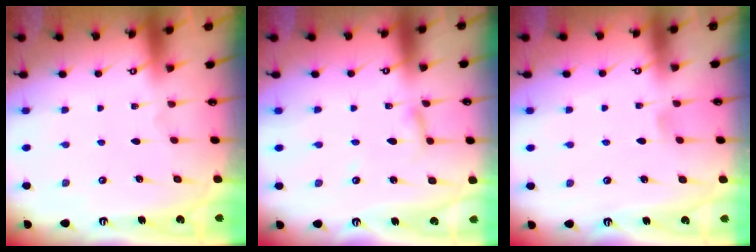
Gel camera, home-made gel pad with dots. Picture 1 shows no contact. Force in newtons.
{"total": 2.7, "press": 2.7, "slide": 0.2}
{"total": 3.2, "press": 3.1, "slide": 0.5}